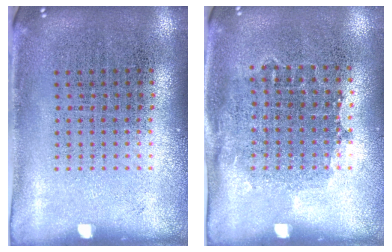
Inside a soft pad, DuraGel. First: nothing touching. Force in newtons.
{"total": 0.8, "press": 0.7, "slide": 0.5}